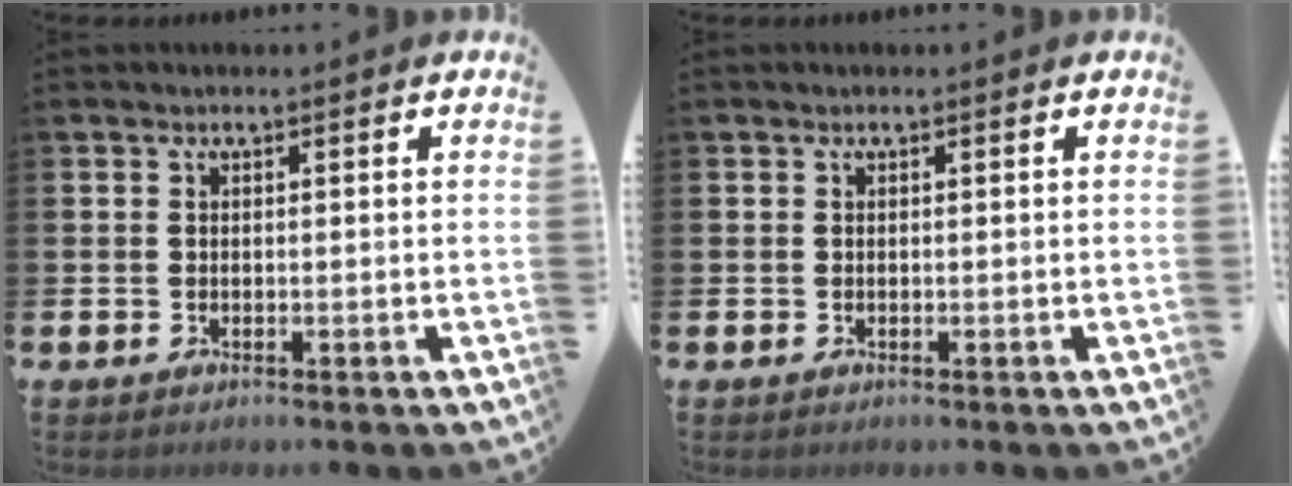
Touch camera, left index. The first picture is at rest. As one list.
[{"total": 0.0}]